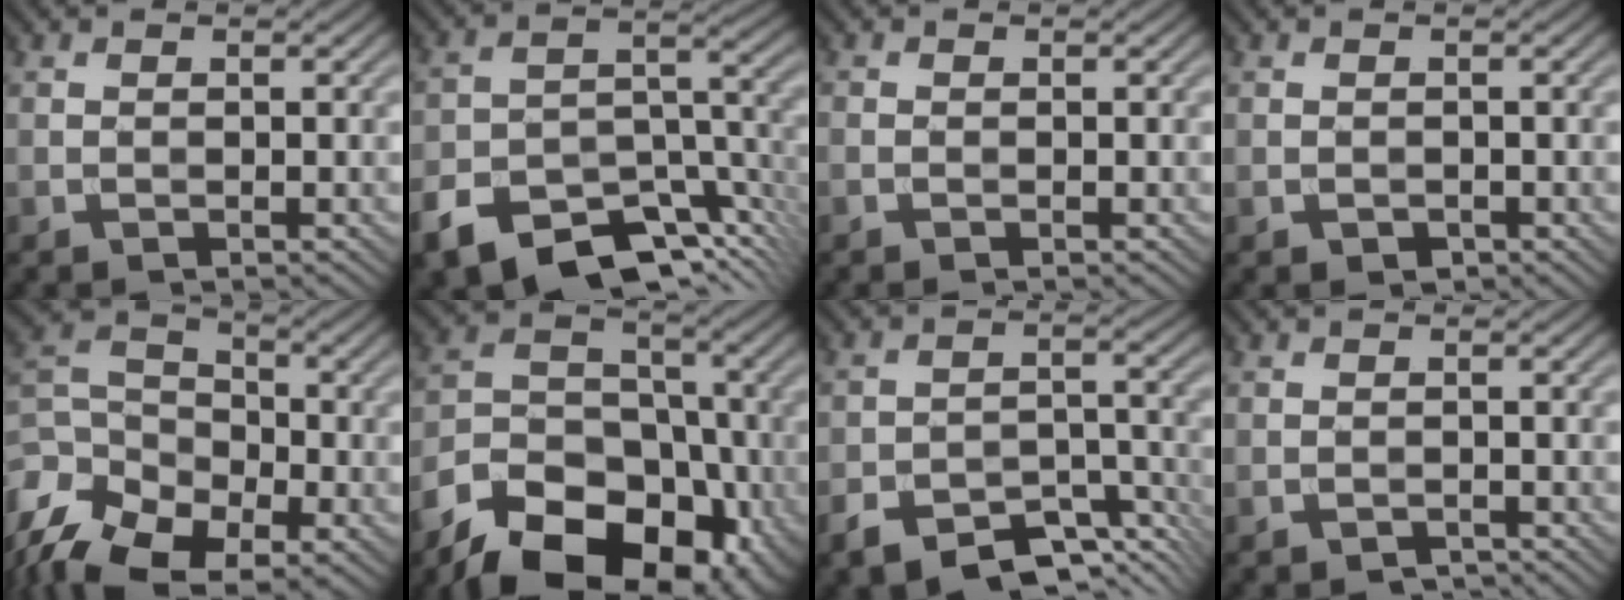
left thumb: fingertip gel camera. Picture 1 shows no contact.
{"total": 12.6, "force": [-9.0, 5.9, 6.6], "torque": [-0.118, -0.016, -0.153]}
{"total": 0.6, "force": [-0.4, 0.2, 0.3], "torque": [-0.010, -0.002, -0.010]}
{"total": 0.8, "force": [-0.4, 0.7, 0.3], "torque": [-0.003, -0.005, -0.006]}
{"total": 16.0, "force": [-9.4, 10.1, 8.1], "torque": [-0.228, -0.036, -0.149]}
{"total": 18.2, "force": [-11.2, 10.9, 9.5], "torque": [-0.176, -0.042, -0.183]}
{"total": 8.1, "force": [-5.7, 3.8, 4.3], "torque": [-0.065, -0.007, -0.106]}
{"total": 0.9, "force": [-0.8, 0.4, 0.3], "torque": [-0.005, -0.002, -0.014]}